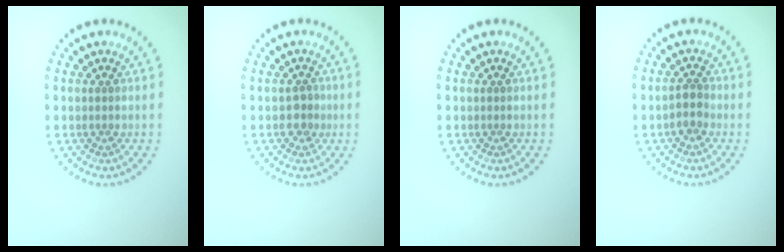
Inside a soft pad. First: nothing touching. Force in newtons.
{"total": 1.4, "press": 1.2, "slide": 0.7}
{"total": 0.0}
{"total": 1.6, "press": 1.3, "slide": 0.9}